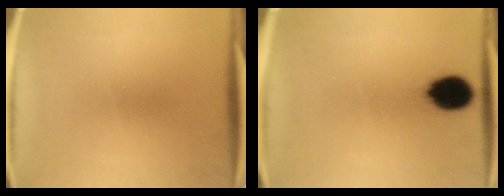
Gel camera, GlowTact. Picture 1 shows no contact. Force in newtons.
{"total": 10.4}